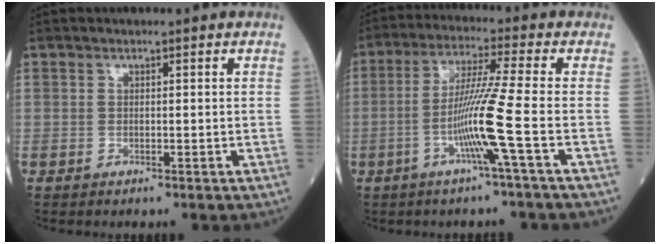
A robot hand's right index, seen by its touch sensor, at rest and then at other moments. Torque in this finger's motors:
{"motor_torque": [0.40, -0.21, 0.26, 0.21]}